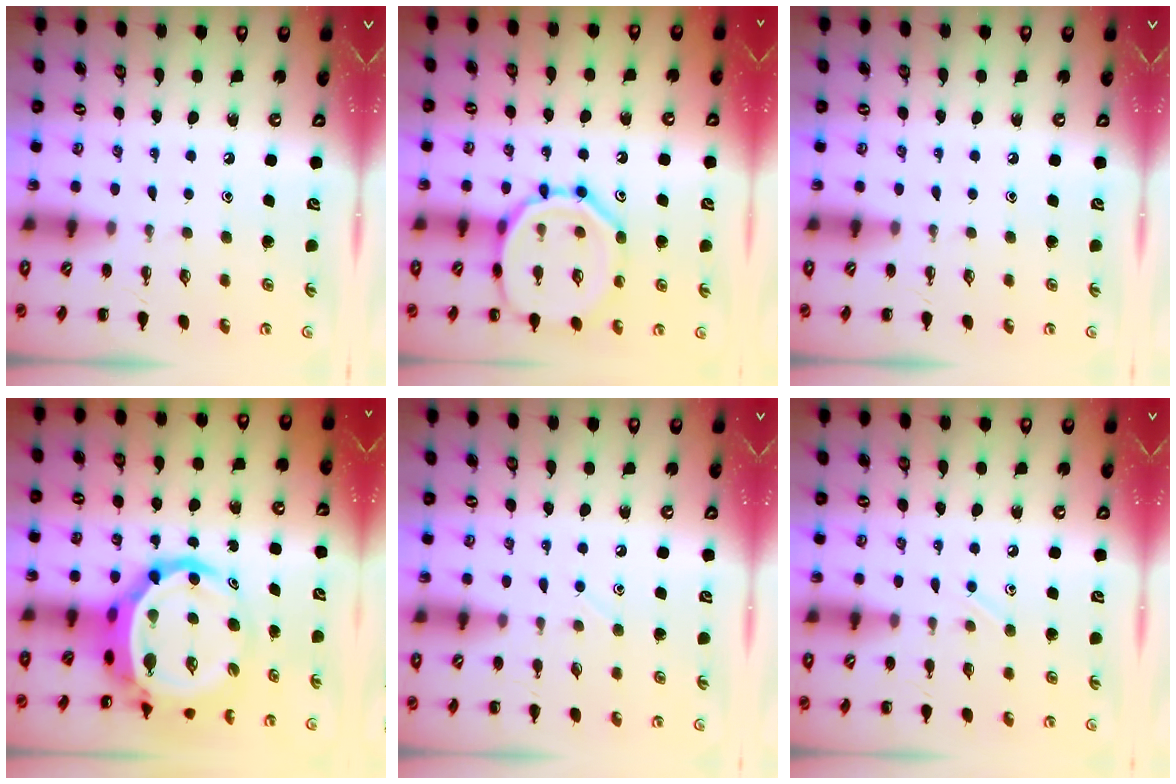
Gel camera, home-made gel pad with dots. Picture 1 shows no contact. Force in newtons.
{"total": 15.3, "press": 15.2, "slide": 1.4}
{"total": 0.0}
{"total": 10.2, "press": 9.7, "slide": 2.9}
{"total": 2.9, "press": 2.7, "slide": 0.9}
{"total": 4.0, "press": 3.8, "slide": 1.2}